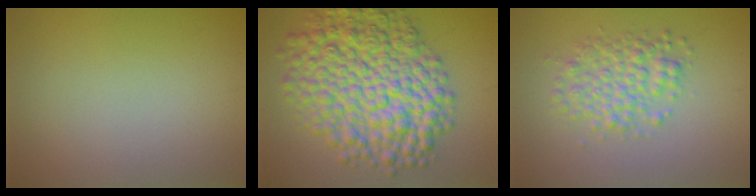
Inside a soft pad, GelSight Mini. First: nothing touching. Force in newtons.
{"total": 10.9, "press": 10.9, "slide": 0.2}
{"total": 3.8, "press": 3.8, "slide": 0.1}